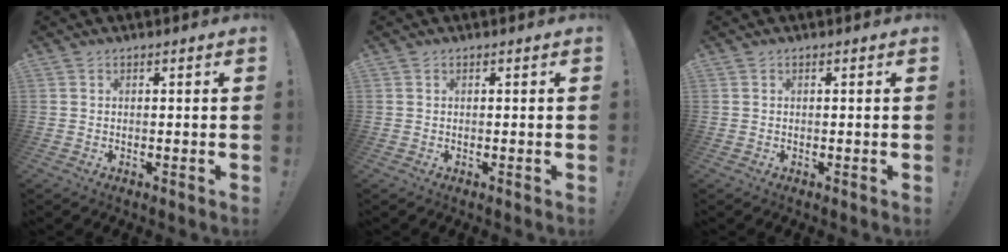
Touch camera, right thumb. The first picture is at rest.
{"total": 0.0}
{"total": 0.0}